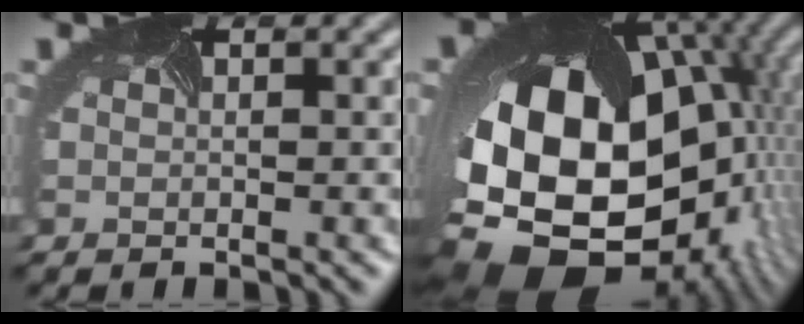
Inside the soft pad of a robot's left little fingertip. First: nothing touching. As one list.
[{"total": 20.5, "force": [-2.1, 14.6, 14.3], "torque": [-0.294, -0.063, -0.001]}]